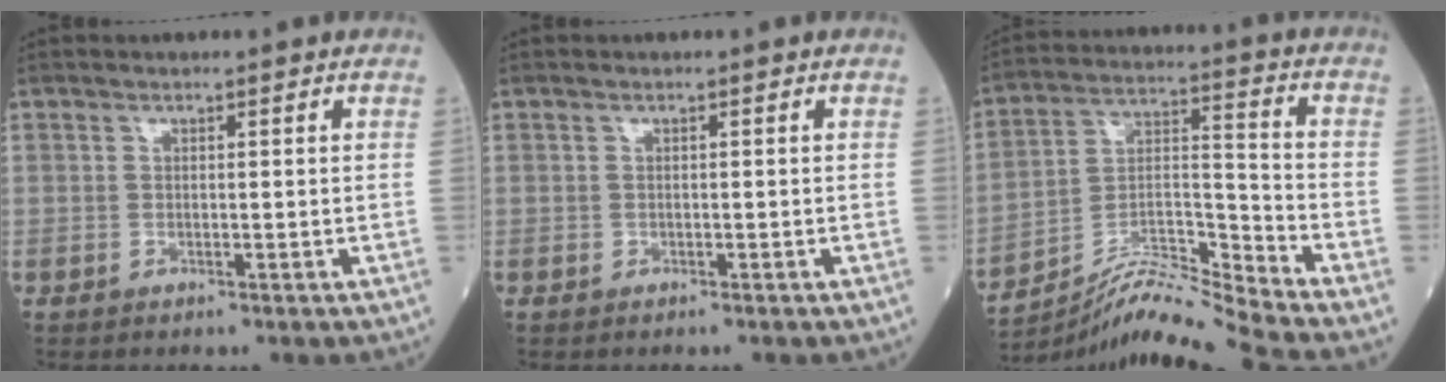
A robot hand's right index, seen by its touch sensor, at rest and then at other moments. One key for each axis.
{"total": 0.0}
{"total": 11.5, "fx": -10.7, "fy": -3.3, "fz": 2.4, "tx": -0.052, "ty": 0.028, "tz": -0.192}